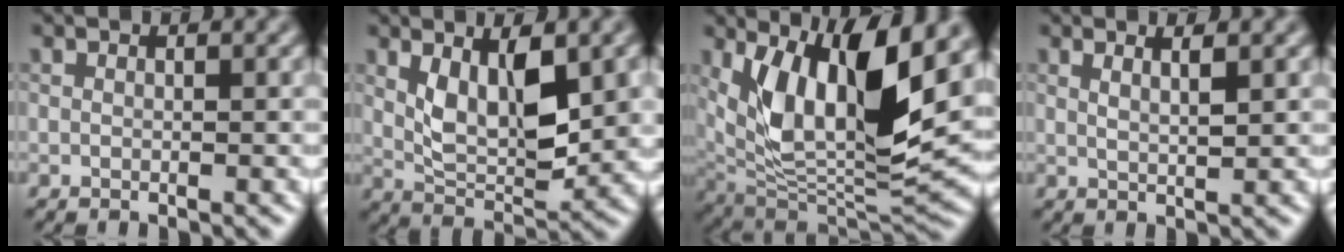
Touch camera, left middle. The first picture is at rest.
{"total": 6.1, "force": [1.2, 2.5, 5.4], "torque": [-0.108, -0.004, 0.035]}
{"total": 11.8, "force": [4.1, 4.9, 9.9], "torque": [-0.178, -0.009, 0.085]}
{"total": 1.5, "force": [0.7, 0.3, 1.2], "torque": [-0.014, 0.001, 0.017]}